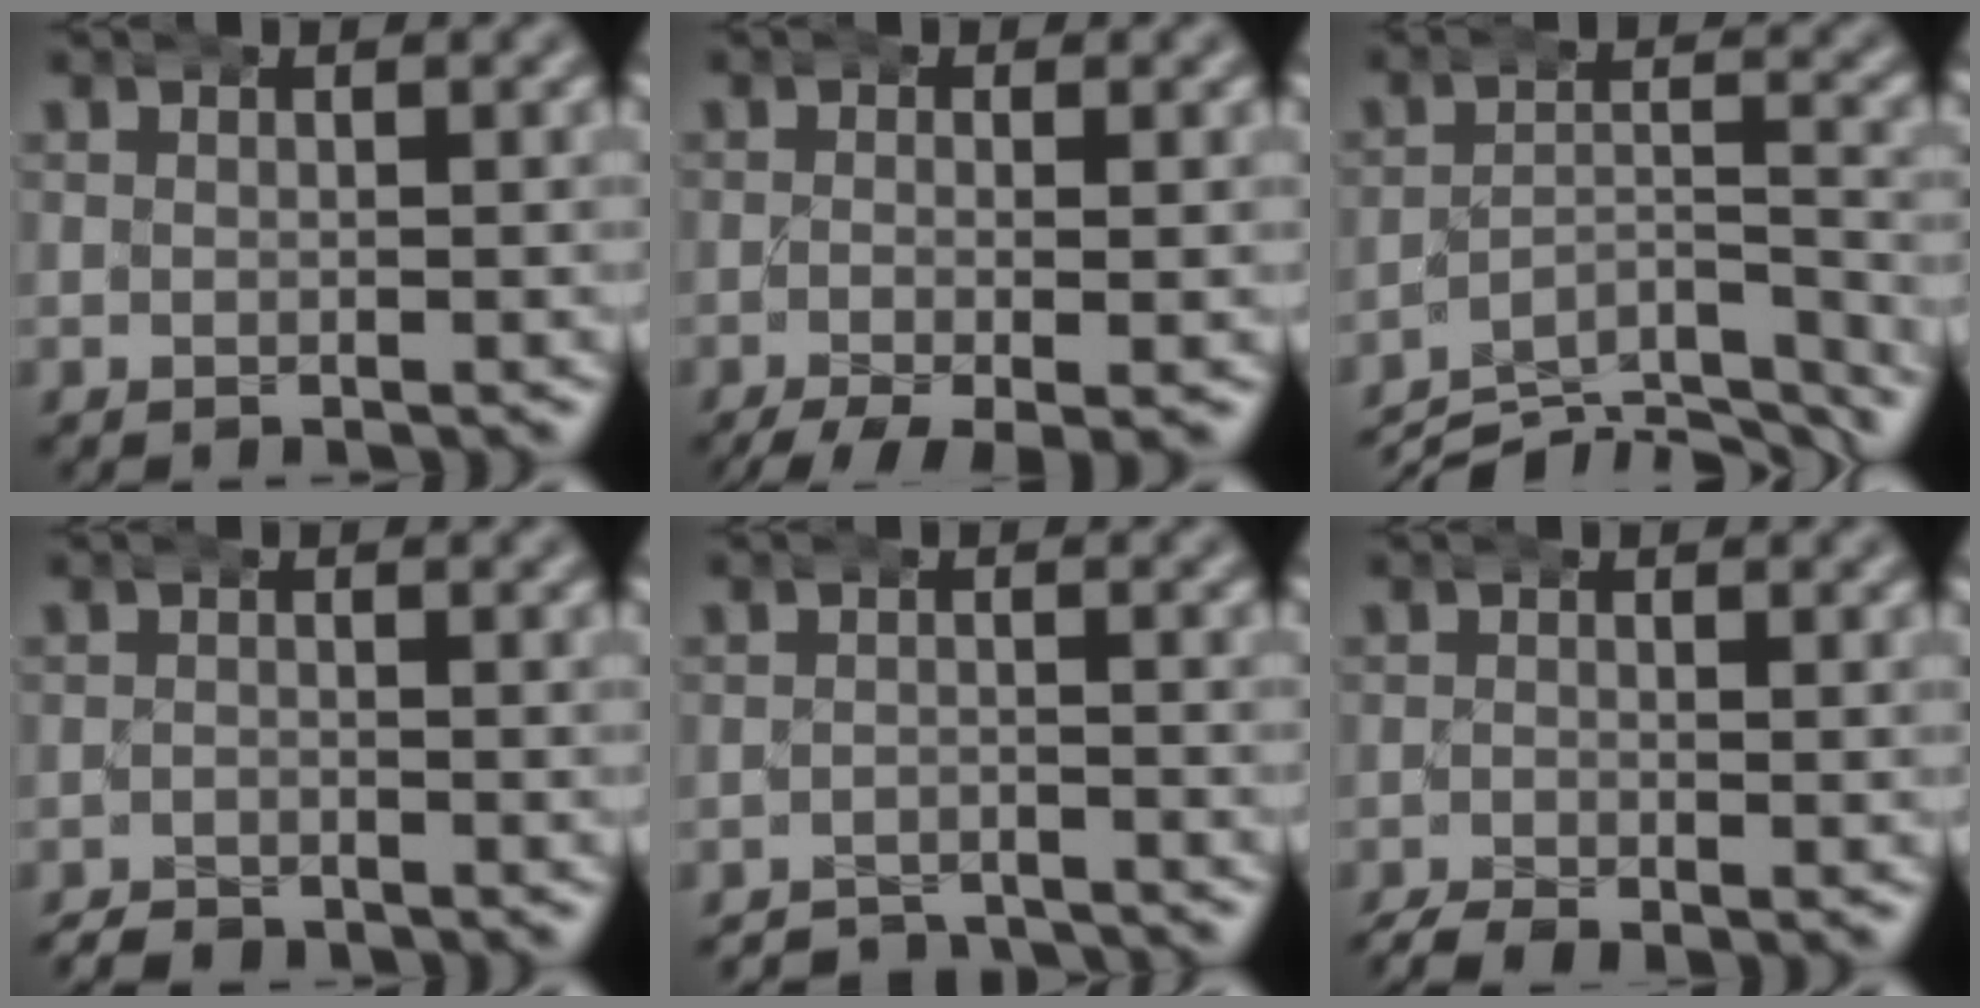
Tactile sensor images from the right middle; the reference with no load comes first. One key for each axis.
{"total": 5.7, "fx": -4.1, "fy": 1.6, "fz": 3.6, "tx": -0.065, "ty": -0.024, "tz": -0.052}
{"total": 9.4, "fx": -8.2, "fy": 3.6, "fz": 3.0, "tx": -0.028, "ty": -0.021, "tz": -0.130}
{"total": 2.0, "fx": -1.8, "fy": 0.7, "fz": 0.1, "tx": -0.011, "ty": -0.007, "tz": -0.033}
{"total": 4.7, "fx": -4.7, "fy": 0.8, "fz": 0.1, "tx": 0.001, "ty": -0.013, "tz": -0.077}
{"total": 2.9, "fx": -2.3, "fy": 1.1, "fz": 1.4, "tx": -0.032, "ty": -0.013, "tz": -0.035}